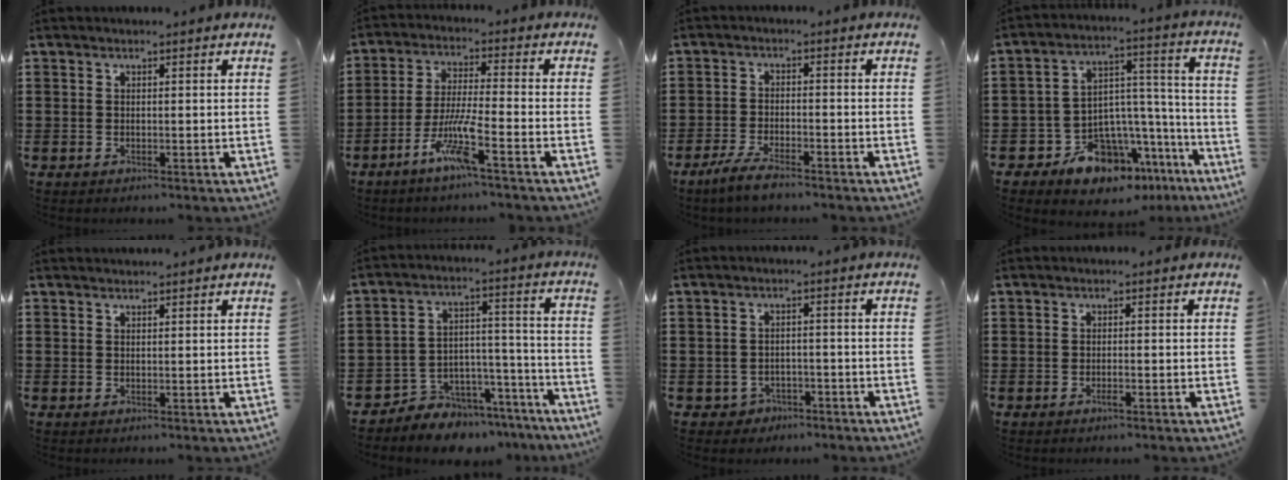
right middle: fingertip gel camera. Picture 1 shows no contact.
{"total": 7.5, "force": [-4.4, 0.5, 6.1], "torque": [-0.124, -0.005, -0.085]}
{"total": 3.9, "force": [-3.2, 0.5, 2.3], "torque": [-0.058, -0.005, -0.065]}
{"total": 11.6, "force": [-9.5, 5.3, 4.2], "torque": [-0.079, 0.032, -0.176]}
{"total": 0.9, "force": [0.9, -0.1, 0.0], "torque": [0.000, -0.003, 0.018]}
{"total": 6.3, "force": [-5.8, 2.3, -0.1], "torque": [0.001, 0.021, -0.117]}
{"total": 2.0, "force": [-1.7, 1.1, 0.1], "torque": [-0.010, 0.002, -0.039]}
{"total": 1.2, "force": [-0.8, 0.0, 0.9], "torque": [-0.016, -0.003, -0.013]}